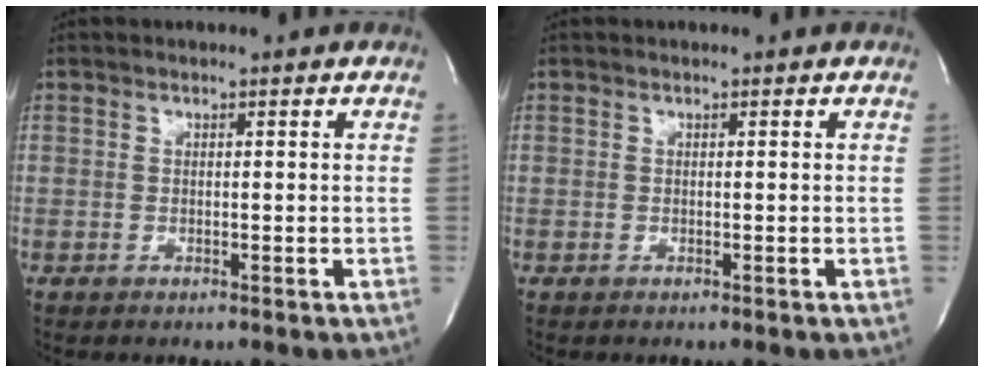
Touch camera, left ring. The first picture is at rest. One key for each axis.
{"total": 0.0}